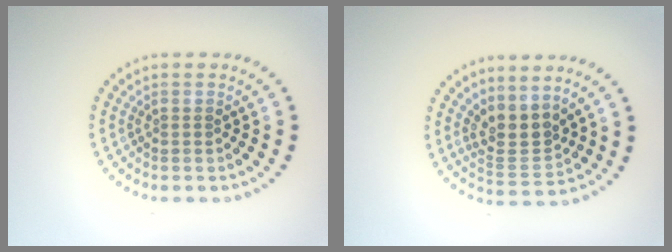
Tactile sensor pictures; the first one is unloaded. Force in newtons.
{"total": 3.0, "press": 2.5, "slide": 1.7}